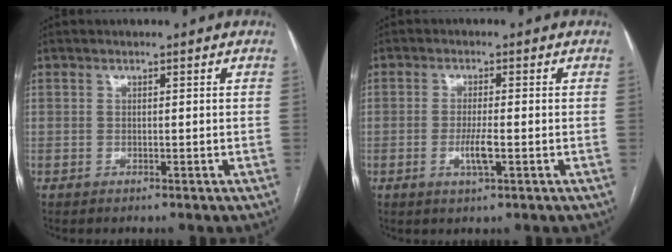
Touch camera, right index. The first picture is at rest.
{"total": 3.4, "force": [-1.0, 0.2, 3.2], "torque": [-0.065, -0.006, -0.017]}